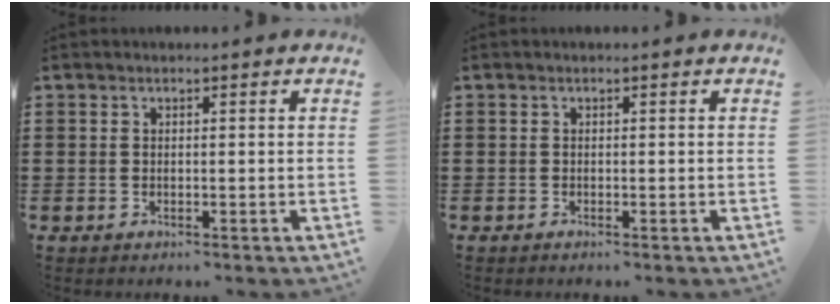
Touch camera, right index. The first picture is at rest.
{"total": 0.0}